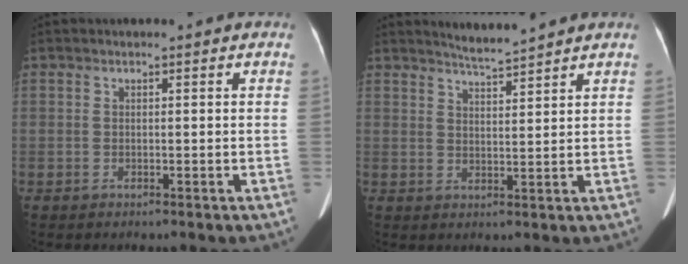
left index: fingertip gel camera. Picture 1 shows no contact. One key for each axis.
{"total": 3.9, "fx": 3.6, "fy": -1.0, "fz": 0.8, "tx": -0.018, "ty": -0.004, "tz": 0.068}